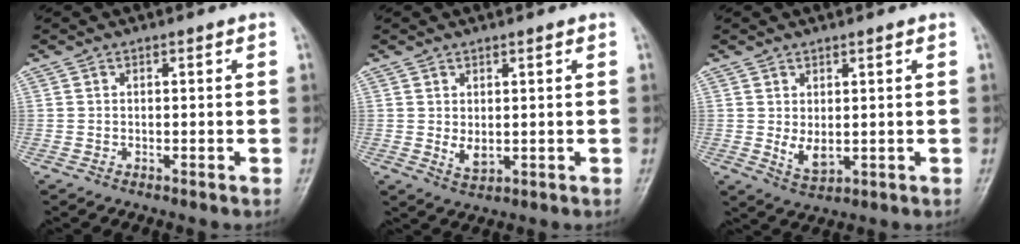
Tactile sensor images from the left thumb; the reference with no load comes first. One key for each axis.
{"total": 3.4, "fx": 0.7, "fy": 1.8, "fz": 2.8, "tx": -0.043, "ty": -0.012, "tz": 0.018}
{"total": 4.5, "fx": 0.7, "fy": 2.3, "fz": 3.8, "tx": -0.058, "ty": -0.012, "tz": 0.022}